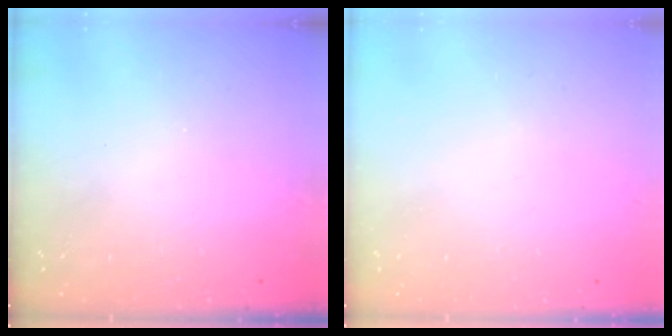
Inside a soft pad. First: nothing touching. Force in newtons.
{"total": 0.0}